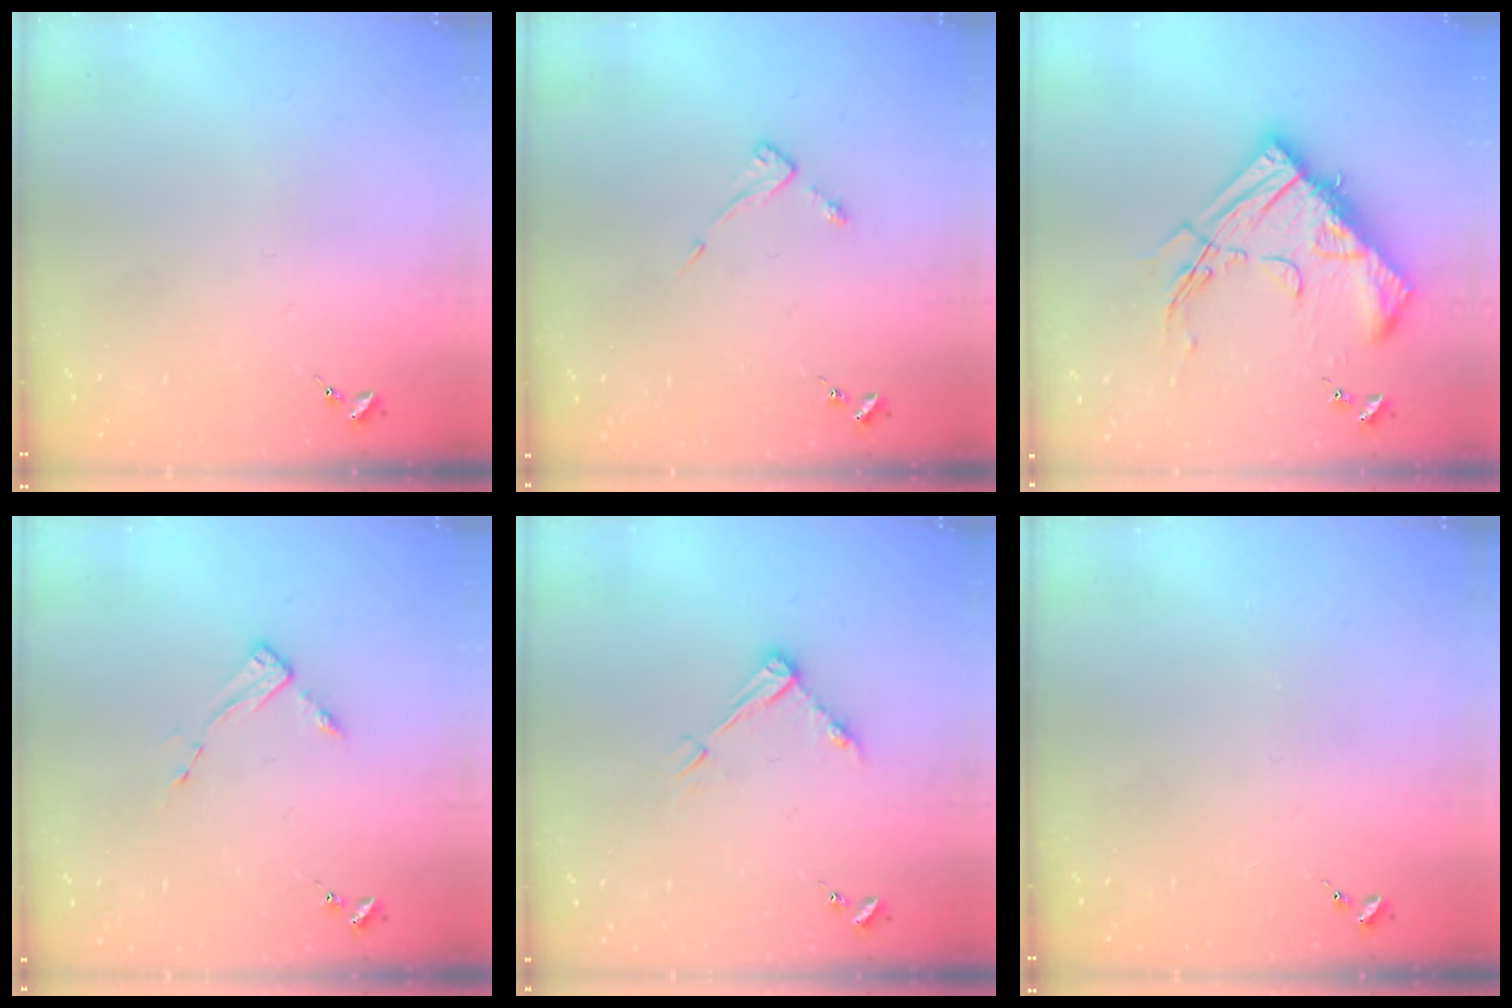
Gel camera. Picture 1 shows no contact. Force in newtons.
{"total": 3.8, "press": 3.7, "slide": 0.4}
{"total": 19.9, "press": 19.8, "slide": 2.0}
{"total": 2.6, "press": 2.6, "slide": 0.4}
{"total": 6.5, "press": 6.4, "slide": 0.5}
{"total": 0.0}